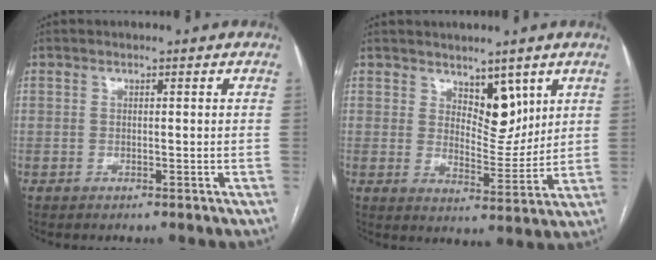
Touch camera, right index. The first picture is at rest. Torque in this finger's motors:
{"motor_torque": [-0.15, 0.09, 0.03, 0.00]}